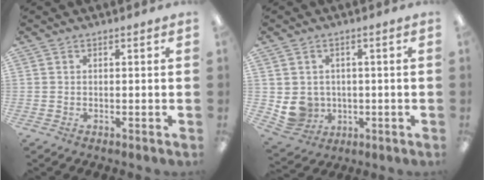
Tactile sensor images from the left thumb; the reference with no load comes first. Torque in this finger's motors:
{"motor_torque": [-0.29, 0.53, 0.37, -0.36, 0.03]}